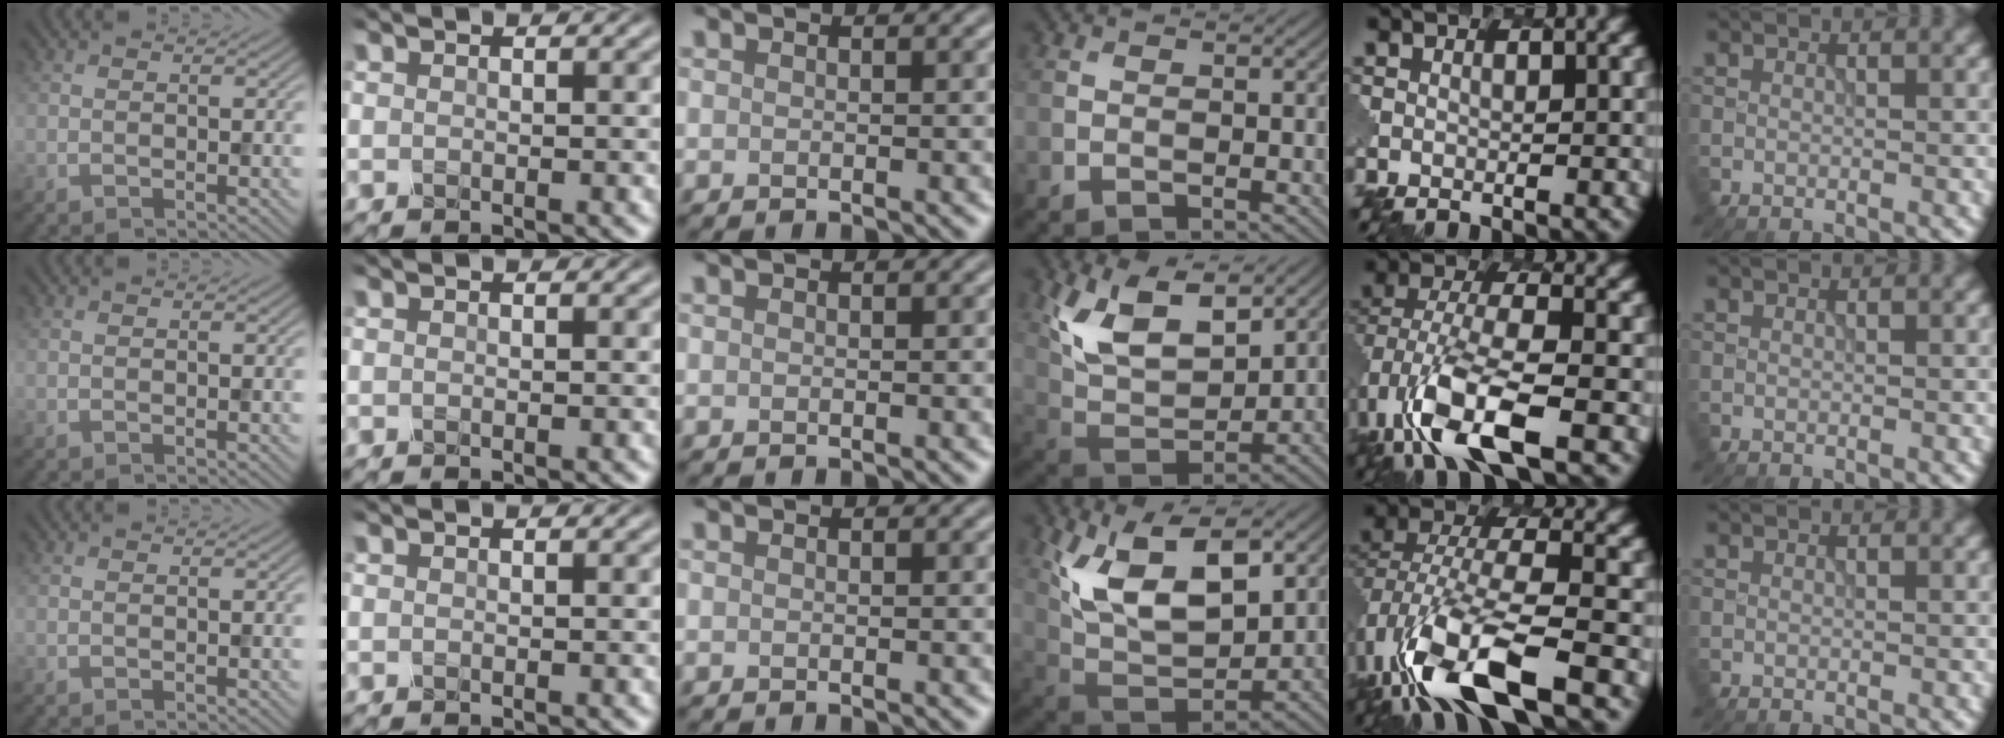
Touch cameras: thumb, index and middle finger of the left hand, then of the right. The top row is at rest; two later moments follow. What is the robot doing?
{"motion": "insert", "object": "pen bag"}